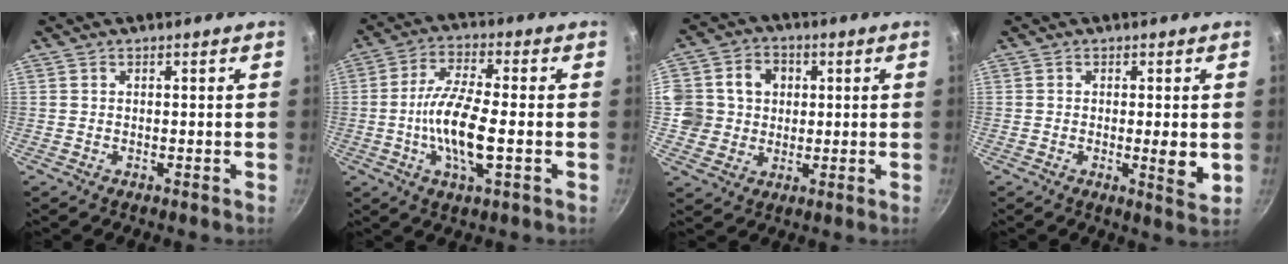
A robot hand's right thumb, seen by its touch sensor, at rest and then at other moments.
{"total": 11.2, "force": [-1.9, 3.1, 10.6], "torque": [-0.208, 0.014, -0.046]}
{"total": 9.5, "force": [1.3, 8.9, 3.3], "torque": [-0.025, 0.007, 0.016]}
{"total": 4.2, "force": [-0.4, 0.9, 4.1], "torque": [-0.065, -0.008, -0.006]}